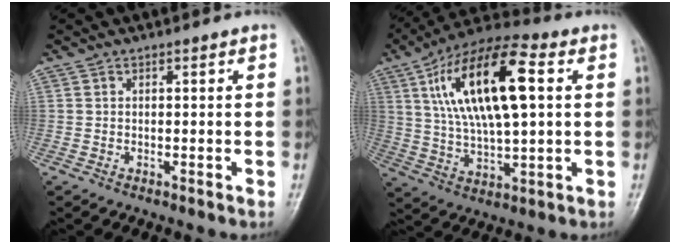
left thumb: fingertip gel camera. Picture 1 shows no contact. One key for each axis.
{"total": 20.2, "fx": 5.1, "fy": 8.0, "fz": 17.9, "tx": -0.314, "ty": 0.012, "tz": 0.083}